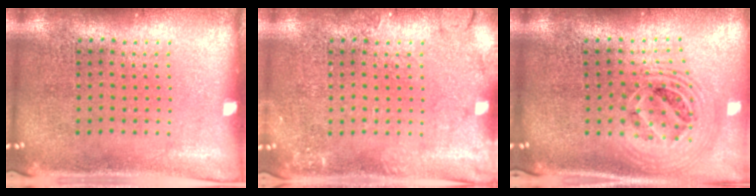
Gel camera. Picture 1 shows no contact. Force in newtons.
{"total": 2.0, "press": 2.0, "slide": 0.4}
{"total": 2.3, "press": 1.8, "slide": 1.5}